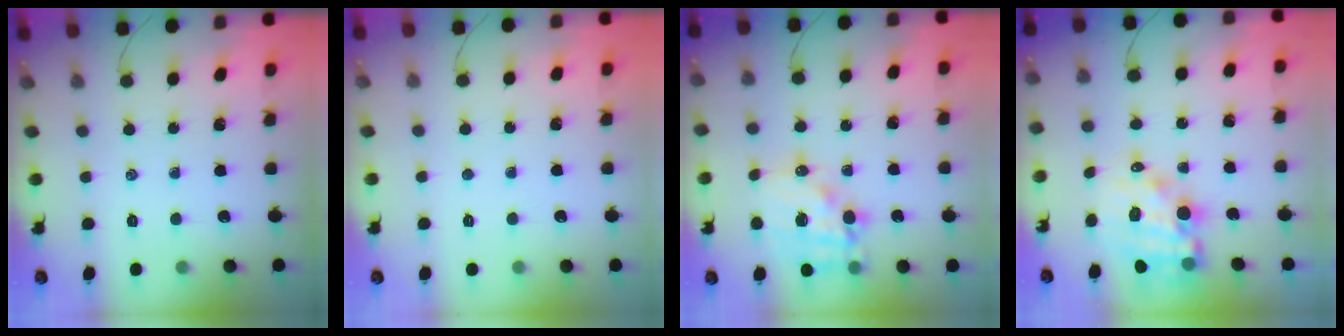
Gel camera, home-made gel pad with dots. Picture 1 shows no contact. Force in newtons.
{"total": 0.0}
{"total": 14.4, "press": 14.0, "slide": 3.5}
{"total": 10.5, "press": 10.1, "slide": 2.9}